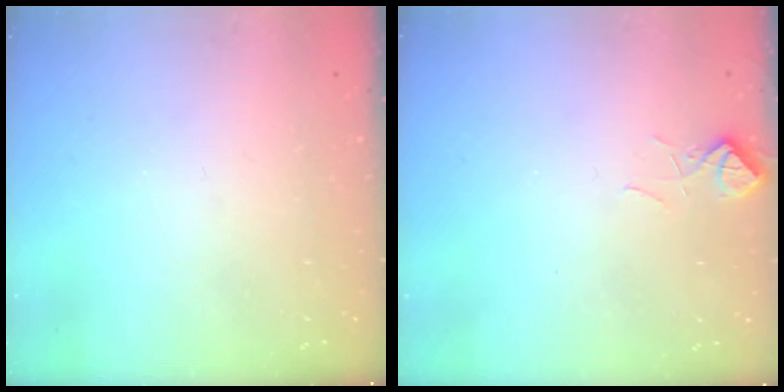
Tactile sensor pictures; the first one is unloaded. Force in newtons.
{"total": 3.5, "press": 3.5, "slide": 0.4}